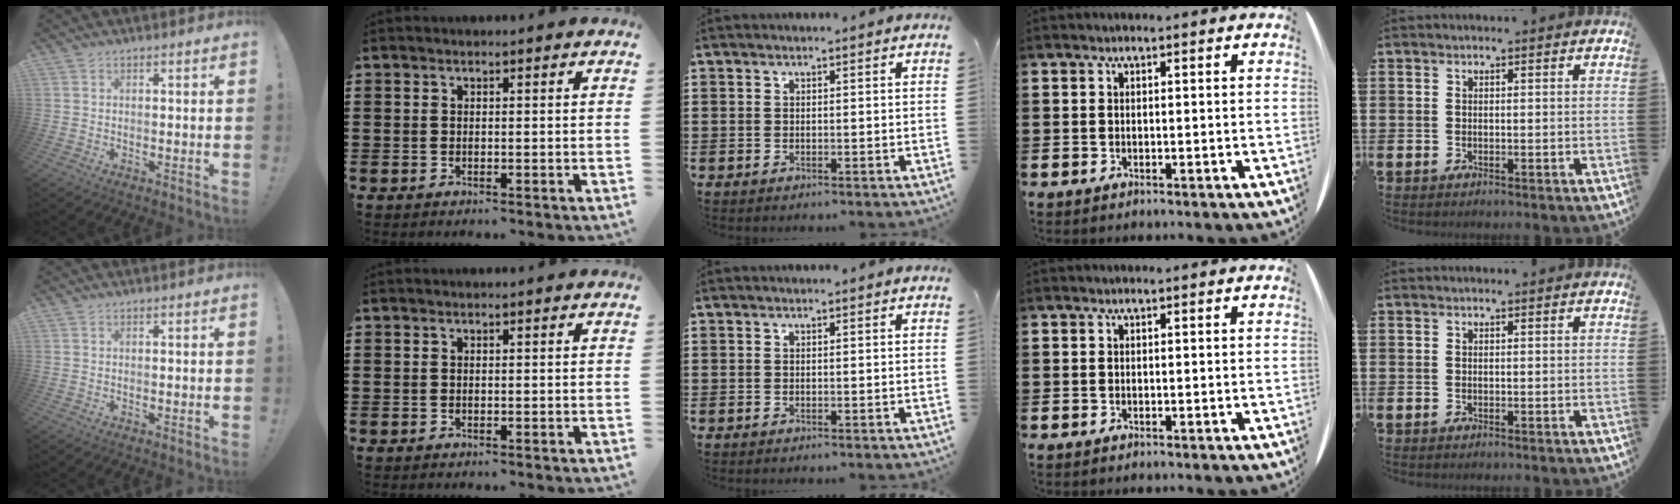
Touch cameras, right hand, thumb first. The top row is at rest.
{}